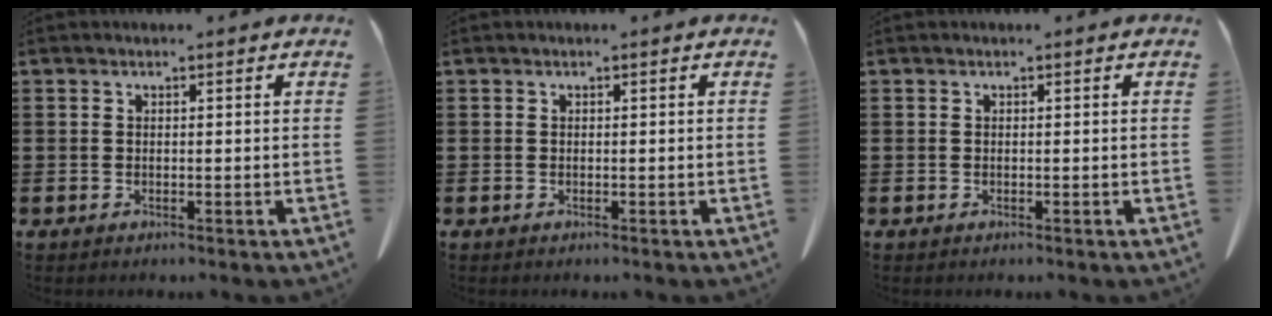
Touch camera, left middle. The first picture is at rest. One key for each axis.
{"total": 0.0}
{"total": 0.0}